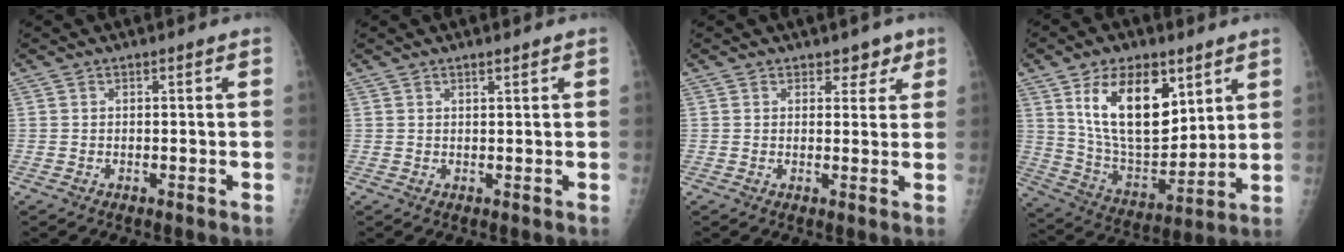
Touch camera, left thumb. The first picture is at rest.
{"total": 1.1, "force": [0.9, 0.1, 0.7], "torque": [-0.007, -0.005, 0.016]}
{"total": 3.2, "force": [2.2, 2.1, 1.2], "torque": [0.014, -0.010, 0.026]}
{"total": 18.9, "force": [8.5, 10.0, 13.6], "torque": [-0.187, -0.049, 0.165]}